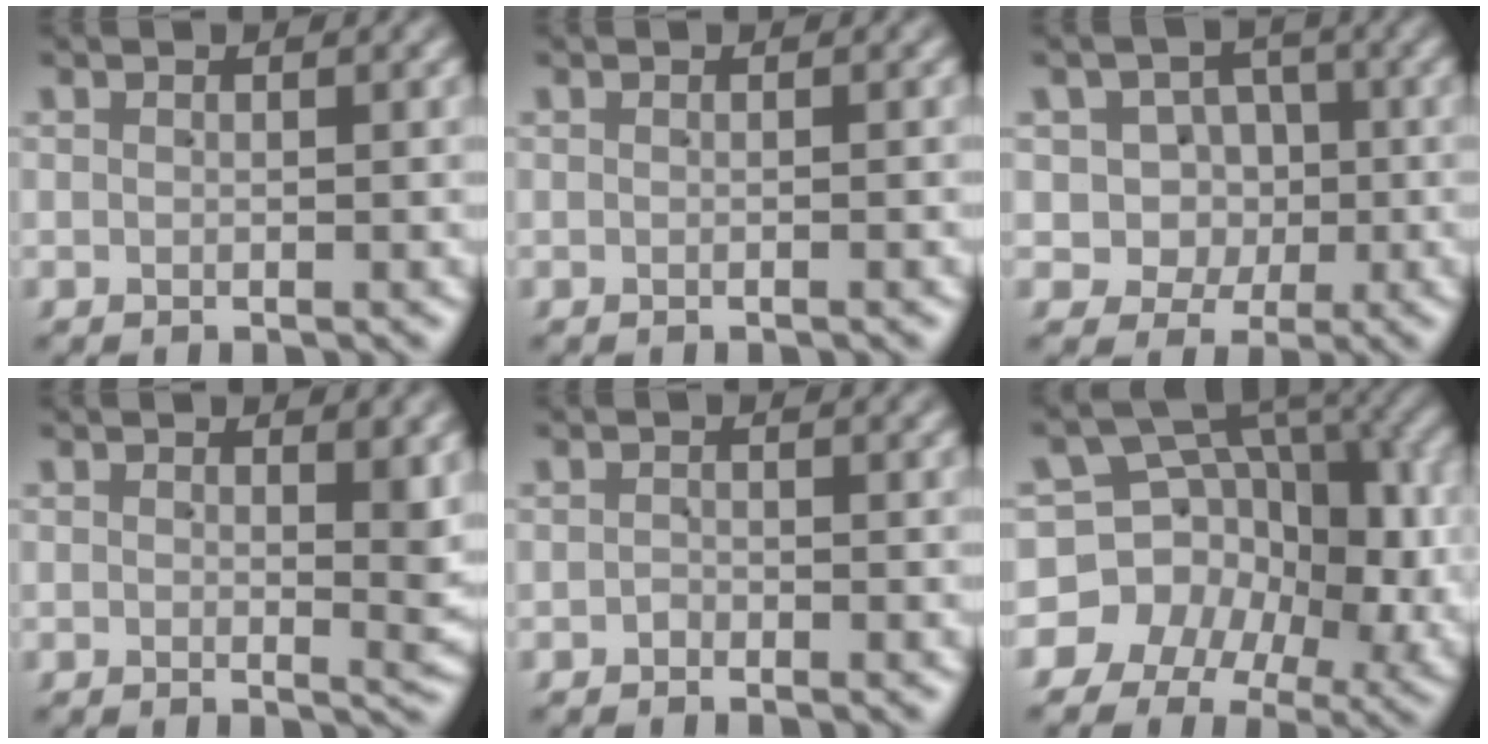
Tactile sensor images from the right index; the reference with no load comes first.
{"total": 0.0}
{"total": 8.6, "force": [-0.4, 8.2, 2.5], "torque": [-0.066, -0.036, -0.008]}
{"total": 1.7, "force": [0.6, 0.2, 1.5], "torque": [-0.014, -0.011, 0.012]}
{"total": 0.9, "force": [-0.8, 0.3, -0.2], "torque": [0.007, 0.000, -0.017]}
{"total": 16.8, "force": [-1.1, 14.5, 8.5], "torque": [-0.193, -0.048, -0.022]}